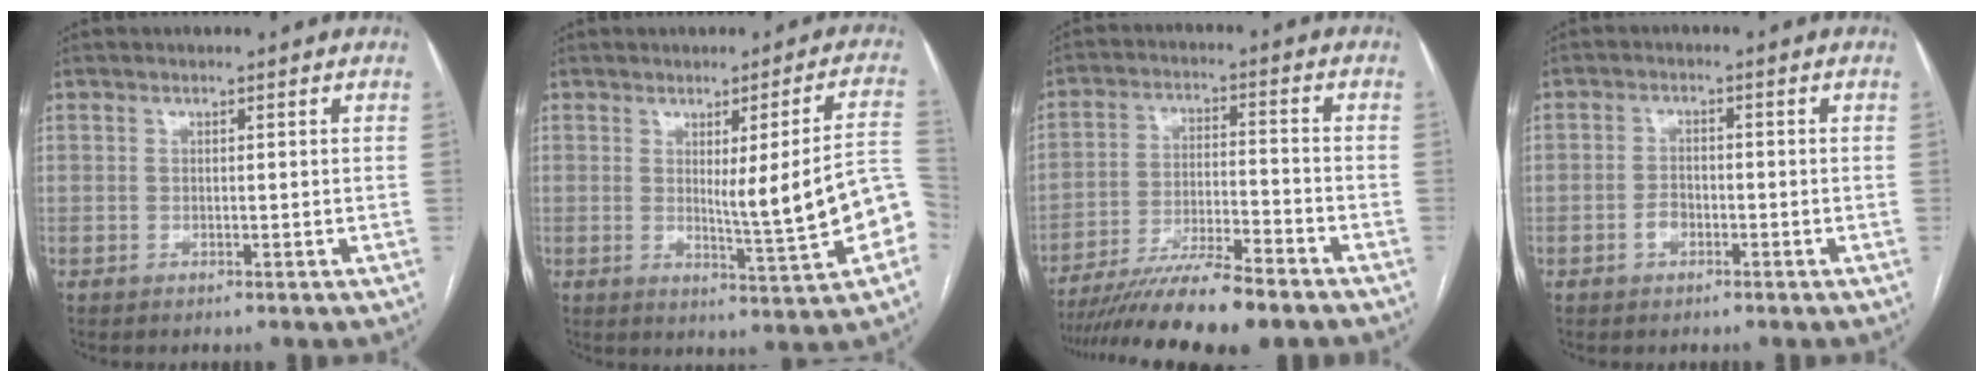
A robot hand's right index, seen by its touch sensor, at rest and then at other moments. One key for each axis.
{"total": 11.5, "fx": -1.8, "fy": 0.1, "fz": 11.3, "tx": -0.141, "ty": 0.000, "tz": -0.022}
{"total": 14.2, "fx": -11.8, "fy": 0.7, "fz": 7.9, "tx": -0.134, "ty": -0.021, "tz": -0.197}
{"total": 2.3, "fx": -1.2, "fy": 1.6, "fz": 1.3, "tx": -0.022, "ty": 0.006, "tz": -0.022}